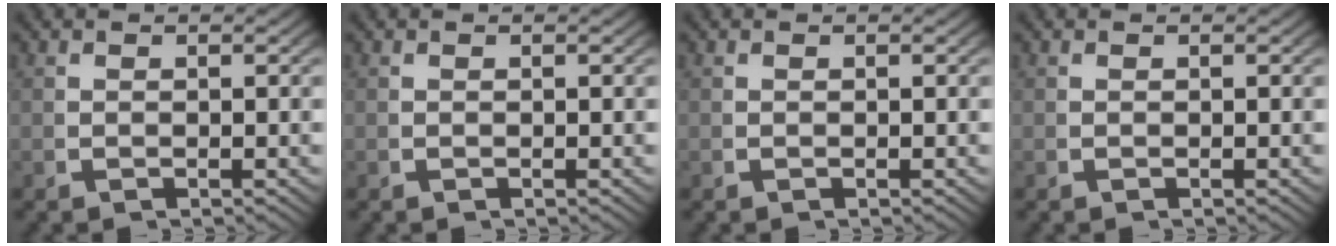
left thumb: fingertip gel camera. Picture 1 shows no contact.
{"total": 0.0}
{"total": 0.0}
{"total": 0.0}